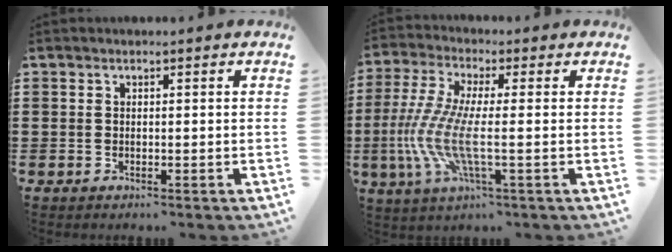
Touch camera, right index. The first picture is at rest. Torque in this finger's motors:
{"motor_torque": [1.98, 0.16, 0.96, 0.21]}